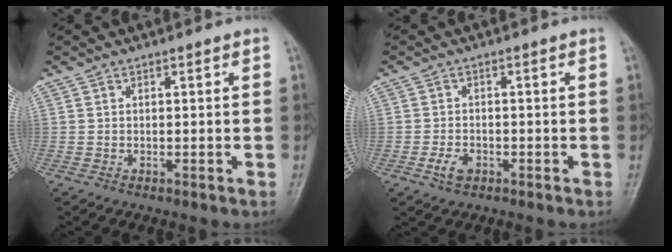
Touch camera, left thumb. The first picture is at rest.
{"total": 3.0, "force": [-1.4, 1.9, 1.9], "torque": [-0.036, 0.005, -0.024]}